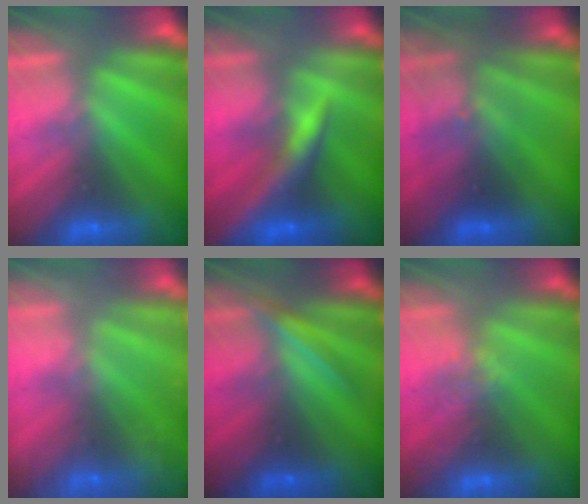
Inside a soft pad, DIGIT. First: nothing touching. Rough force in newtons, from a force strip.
{"total": 7.3}
{"total": 3.0}
{"total": 7.7}
{"total": 2.0}
{"total": 2.8}